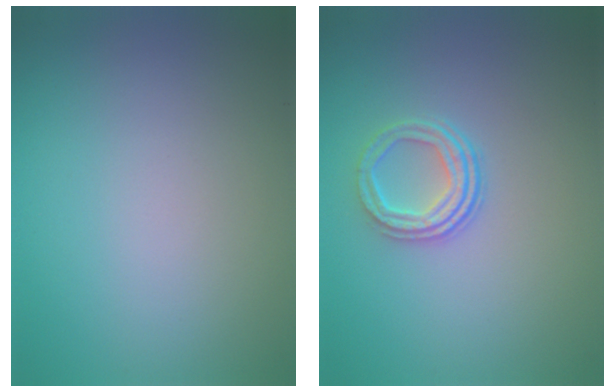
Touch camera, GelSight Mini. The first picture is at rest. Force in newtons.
{"total": 3.0, "press": 2.3, "slide": 1.9}